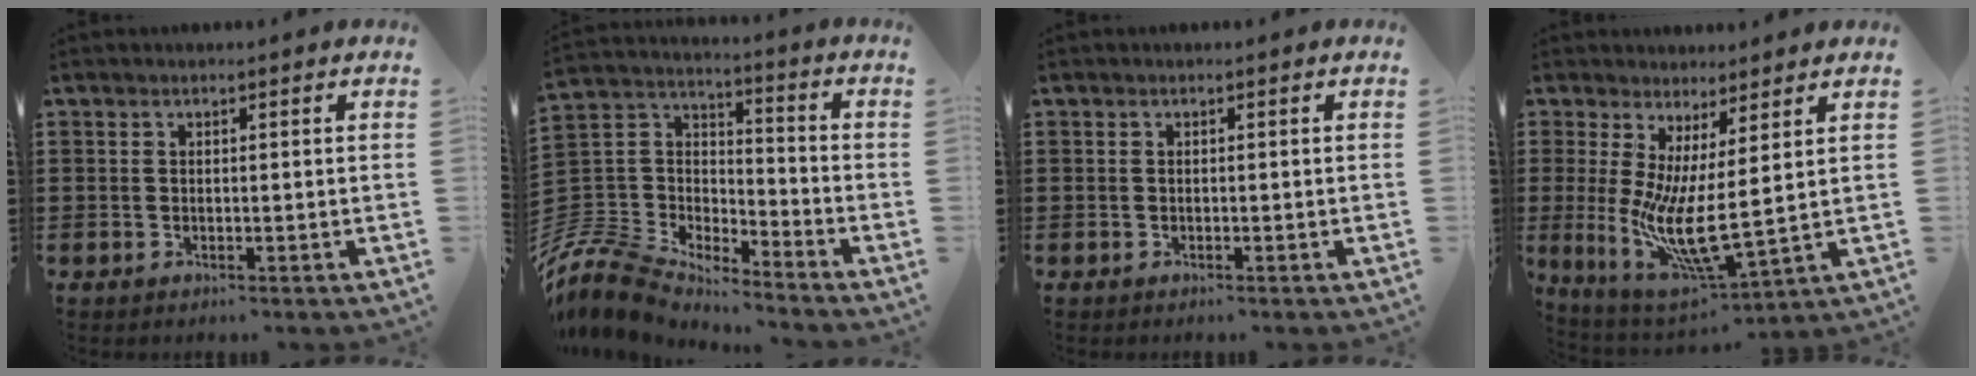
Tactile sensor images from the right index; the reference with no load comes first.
{"total": 8.4, "force": [-7.6, 3.0, 1.7], "torque": [-0.082, -0.008, -0.164]}
{"total": 0.0}
{"total": 8.6, "force": [1.4, 1.9, 8.2], "torque": [-0.168, -0.046, 0.026]}